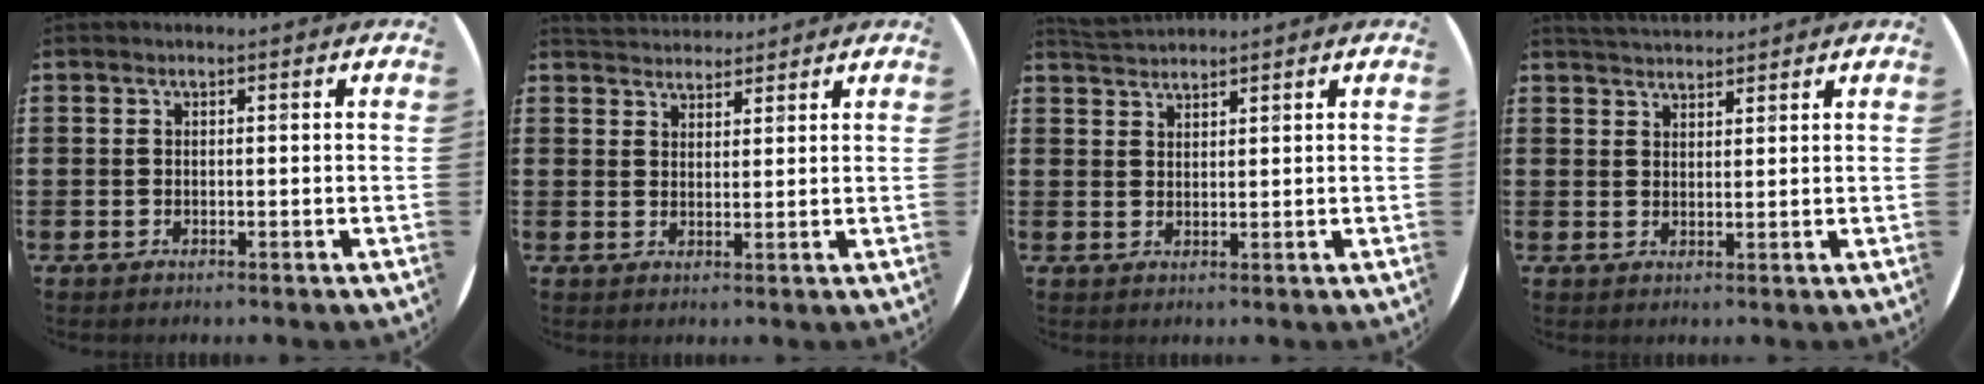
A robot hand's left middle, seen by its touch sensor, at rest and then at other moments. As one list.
[{"total": 3.3, "force": [3.2, 0.6, -0.2], "torque": [-0.002, -0.007, 0.061]}, {"total": 2.4, "force": [2.4, 0.3, 0.0], "torque": [-0.004, 0.000, 0.046]}, {"total": 3.2, "force": [3.2, 0.4, 0.2], "torque": [-0.010, -0.007, 0.060]}]